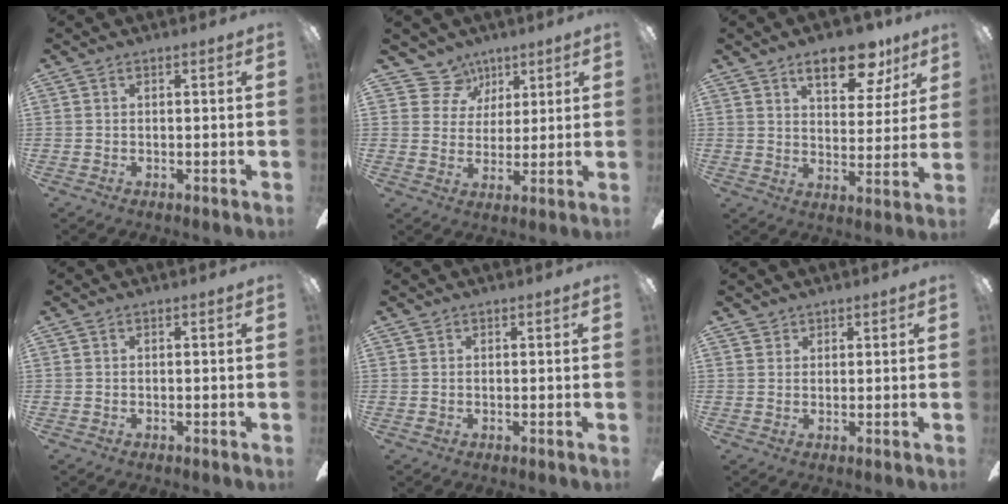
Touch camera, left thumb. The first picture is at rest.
{"total": 8.1, "force": [5.0, 6.3, 0.3], "torque": [-0.024, -0.025, 0.097]}
{"total": 13.2, "force": [8.1, 6.2, 8.4], "torque": [-0.099, -0.034, 0.135]}
{"total": 0.0}
{"total": 0.8, "force": [0.4, 0.7, -0.1], "torque": [0.001, 0.004, 0.007]}
{"total": 2.1, "force": [1.6, 1.4, -0.2], "torque": [0.011, -0.004, 0.030]}